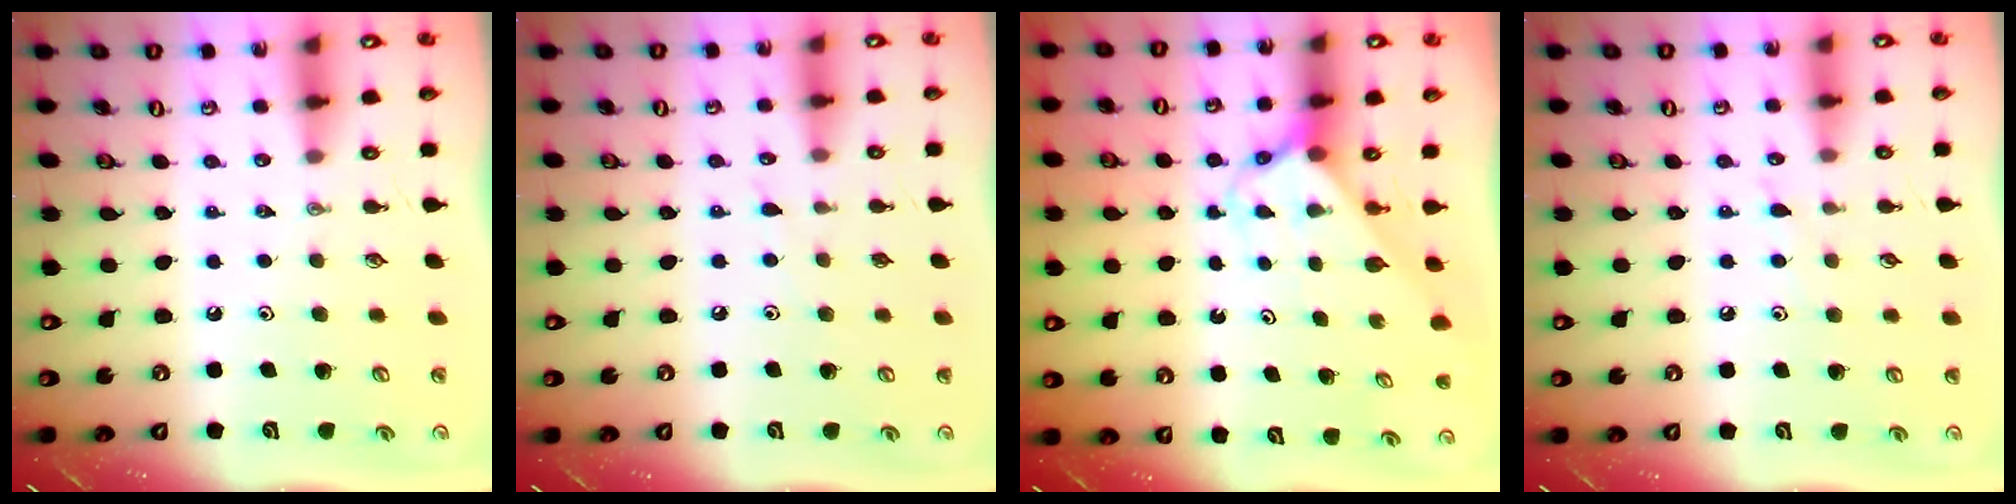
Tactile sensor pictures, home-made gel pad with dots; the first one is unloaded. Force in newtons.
{"total": 4.5, "press": 4.5, "slide": 0.5}
{"total": 2.6, "press": 2.6, "slide": 0.1}
{"total": 4.5, "press": 4.4, "slide": 0.6}